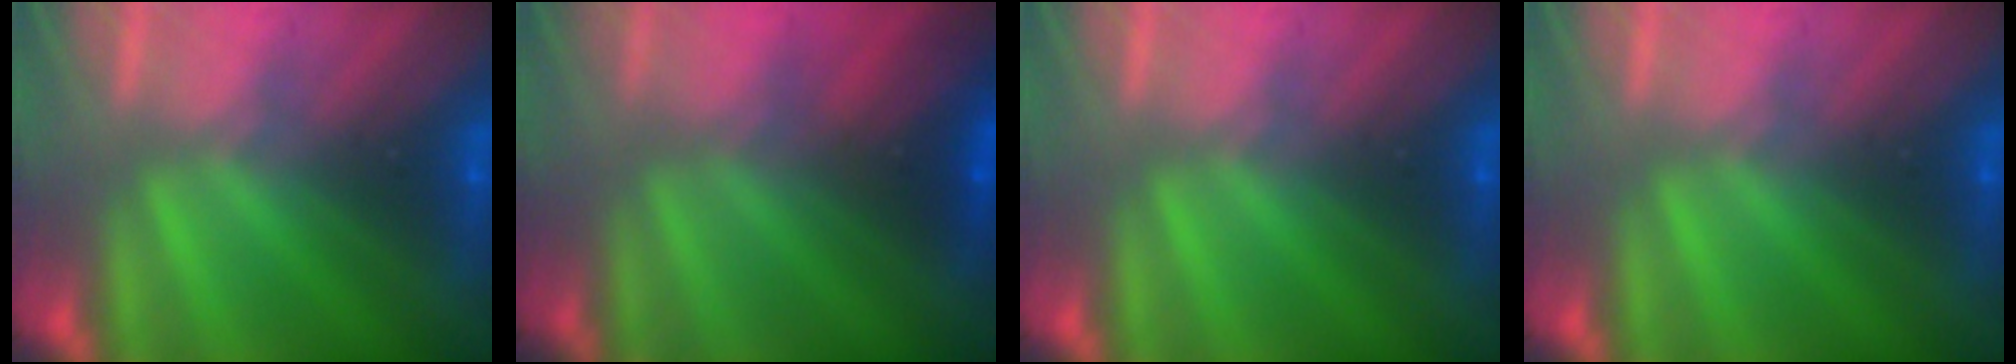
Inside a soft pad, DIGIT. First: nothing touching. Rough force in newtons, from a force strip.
{"total": 1.6}
{"total": 0.0}
{"total": 0.0}